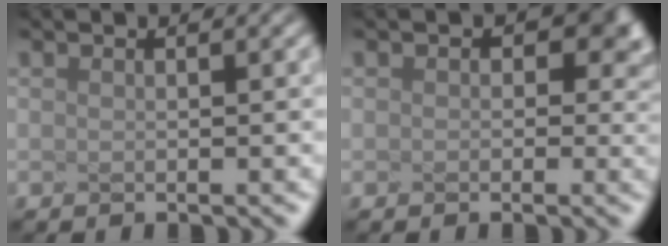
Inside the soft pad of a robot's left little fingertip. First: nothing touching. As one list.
[{"total": 2.4, "force": [0.5, 1.6, 1.6], "torque": [-0.039, -0.007, 0.044]}]